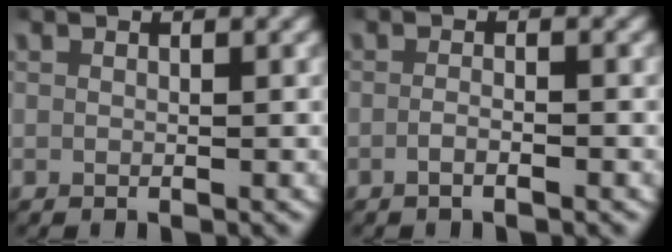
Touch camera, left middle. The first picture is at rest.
{"total": 1.2, "force": [-0.9, -0.1, 0.7], "torque": [-0.018, 0.000, -0.017]}